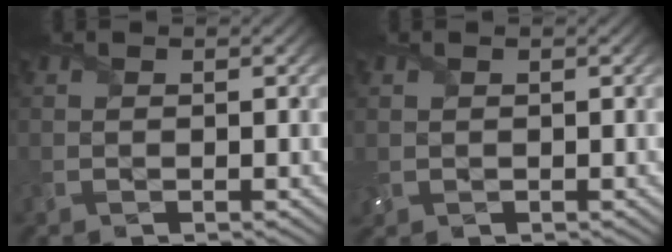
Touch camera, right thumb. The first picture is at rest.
{"total": 1.1, "force": [0.3, 1.0, 0.3], "torque": [-0.016, -0.001, 0.005]}